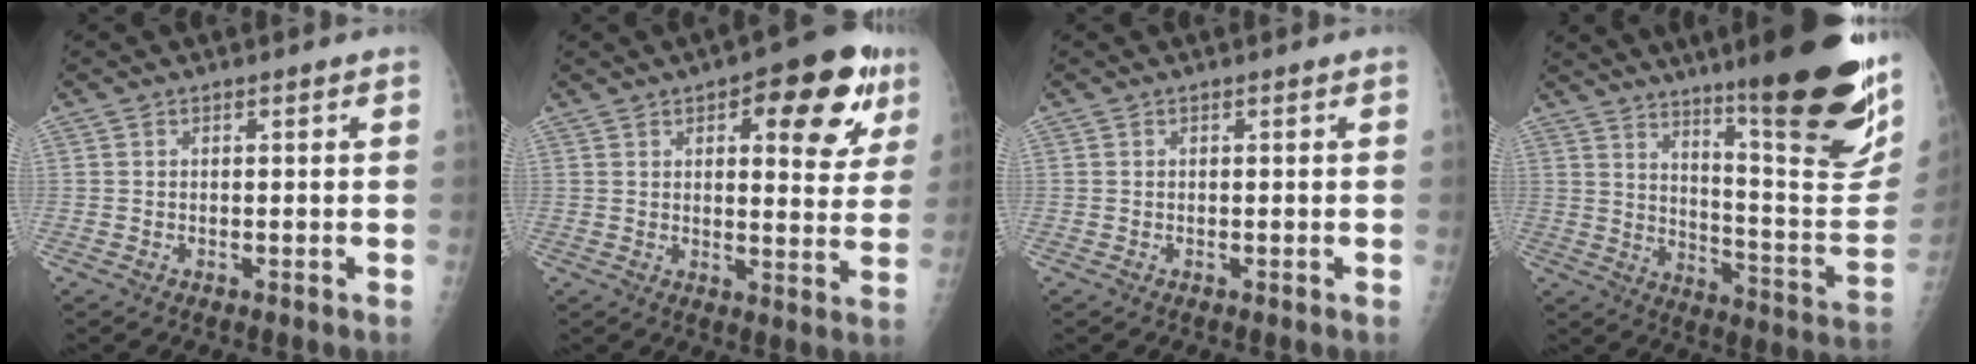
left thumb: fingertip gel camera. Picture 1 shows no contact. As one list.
[{"total": 15.1, "force": [6.8, 6.0, 12.1], "torque": [-0.105, -0.016, 0.081]}, {"total": 0.0}, {"total": 27.5, "force": [16.5, 4.7, 21.5], "torque": [-0.261, -0.084, 0.244]}]